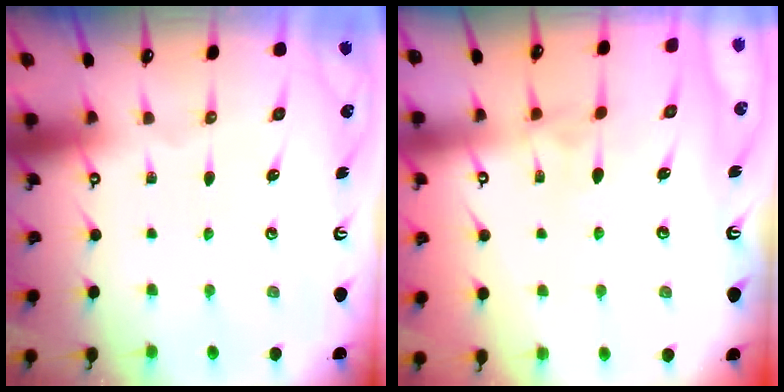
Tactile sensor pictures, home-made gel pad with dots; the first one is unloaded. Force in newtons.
{"total": 2.4, "press": 2.3, "slide": 0.7}